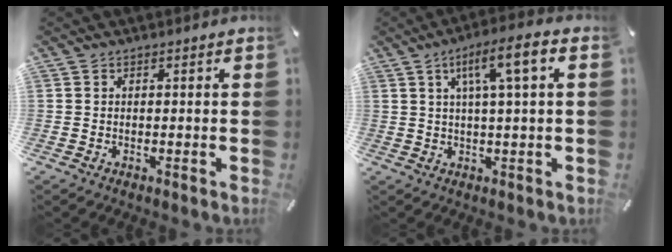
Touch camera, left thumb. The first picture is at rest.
{"total": 8.9, "force": [2.8, 1.2, 8.3], "torque": [-0.146, -0.001, 0.041]}